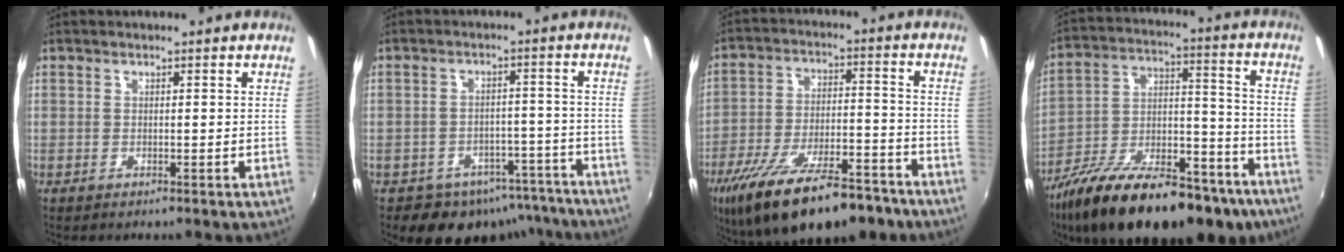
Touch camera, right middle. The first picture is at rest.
{"total": 12.6, "force": [-9.6, 7.4, 3.3], "torque": [-0.062, 0.022, -0.100]}
{"total": 23.1, "force": [-16.6, 8.0, 13.9], "torque": [-0.260, -0.038, -0.250]}
{"total": 29.6, "force": [-20.2, 11.7, 18.2], "torque": [-0.297, -0.011, -0.299]}